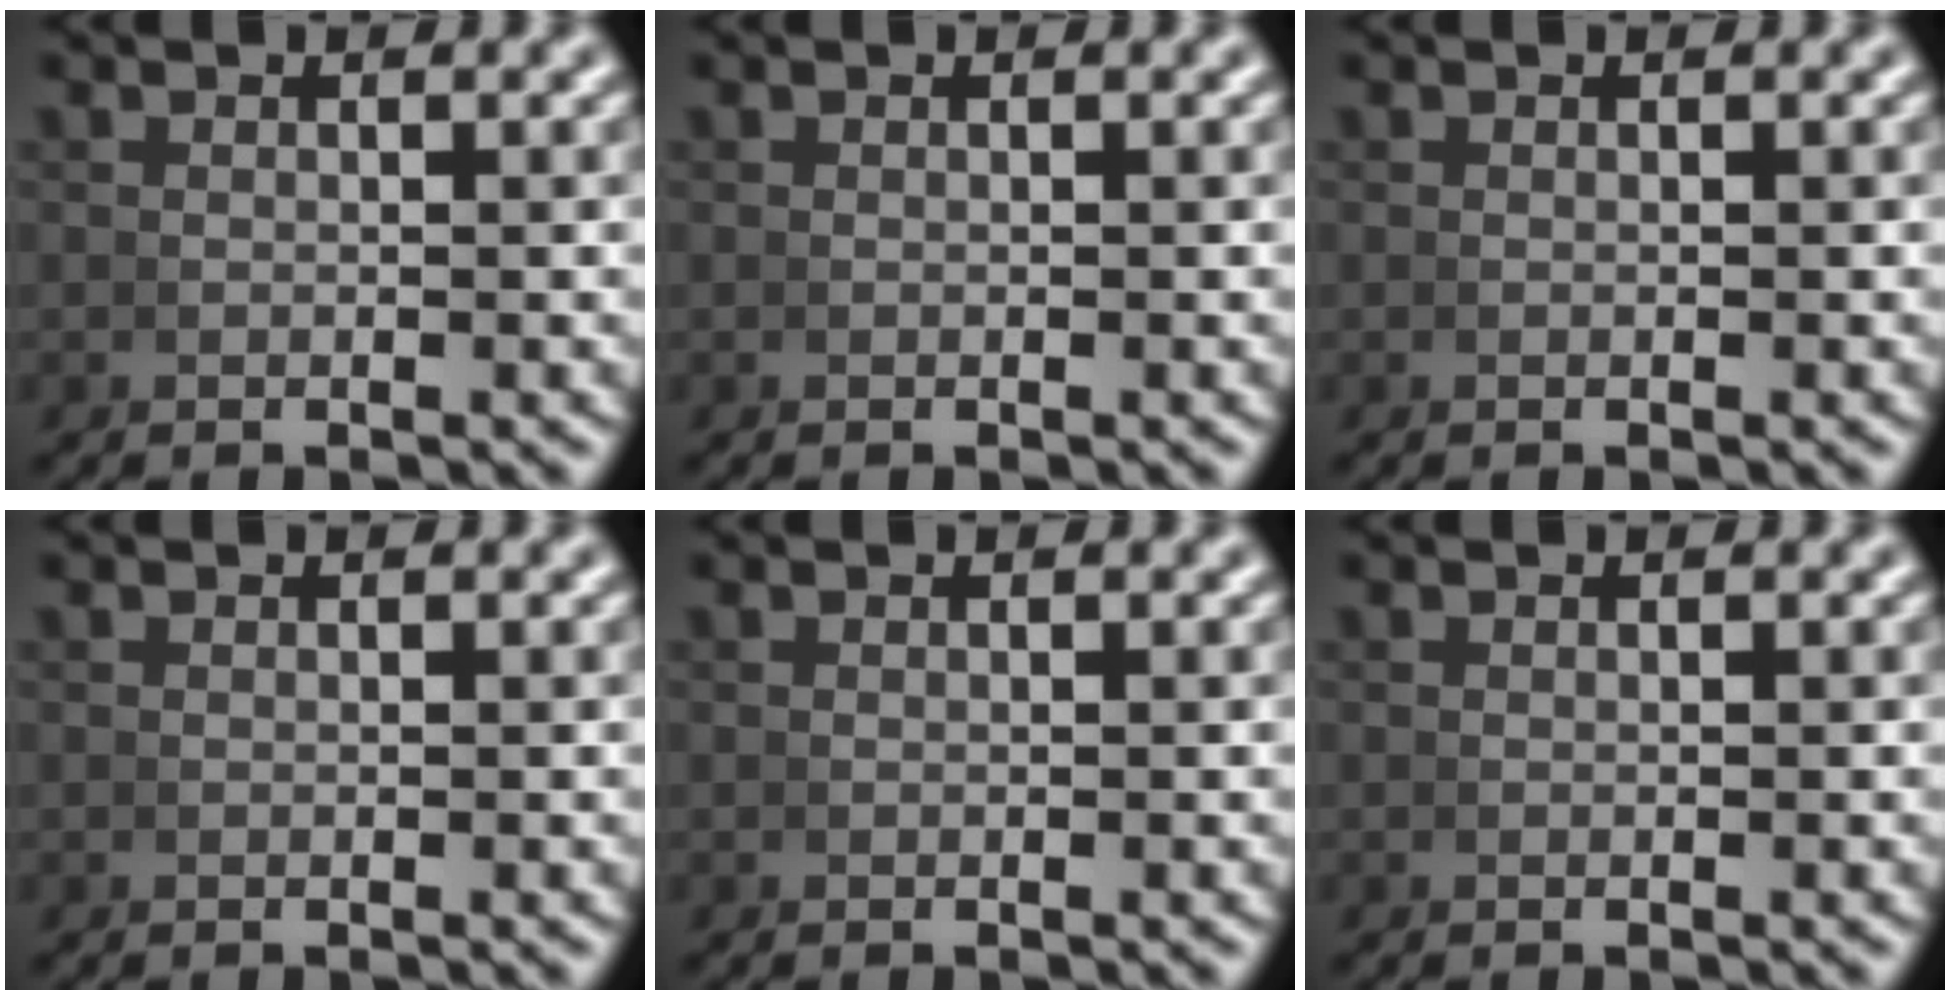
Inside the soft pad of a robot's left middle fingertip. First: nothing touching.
{"total": 0.0}
{"total": 0.0}
{"total": 0.0}
{"total": 0.0}
{"total": 0.0}